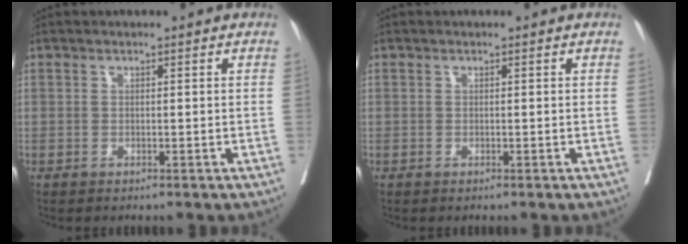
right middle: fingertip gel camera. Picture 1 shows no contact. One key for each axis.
{"total": 0.0}